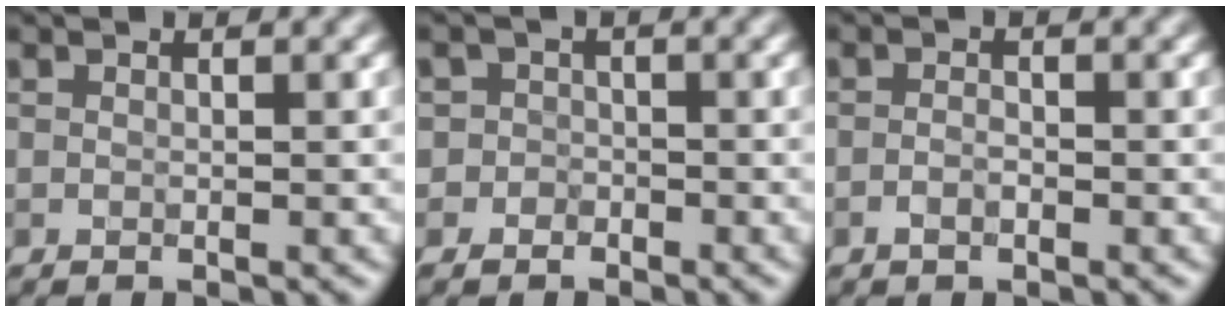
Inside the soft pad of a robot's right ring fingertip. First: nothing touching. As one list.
[{"total": 2.1, "force": [-1.0, 1.9, -0.3], "torque": [0.040, 0.012, -0.032]}, {"total": 1.1, "force": [-0.6, 0.5, 0.8], "torque": [-0.016, 0.001, -0.012]}]